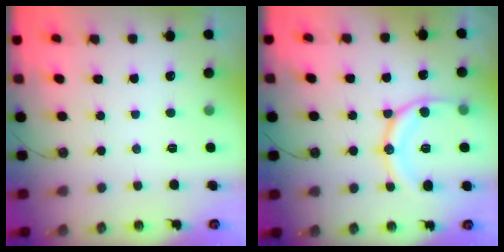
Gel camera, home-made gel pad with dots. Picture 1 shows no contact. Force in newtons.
{"total": 15.7, "press": 15.6, "slide": 1.7}